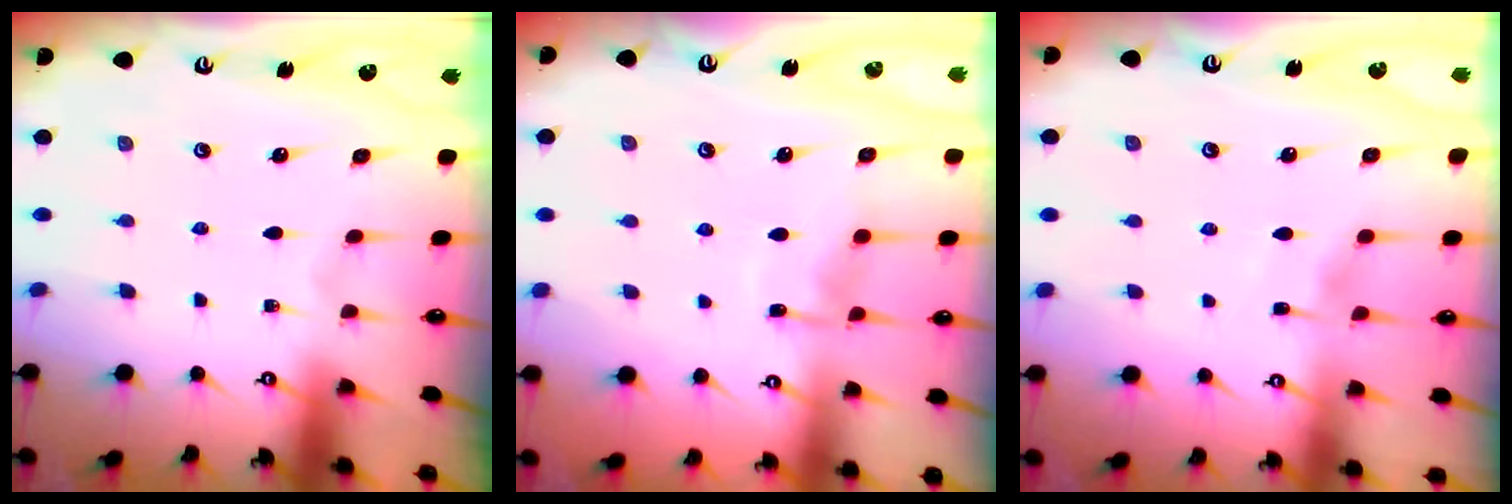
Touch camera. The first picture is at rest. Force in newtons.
{"total": 6.5, "press": 6.5, "slide": 0.8}
{"total": 3.5, "press": 3.5, "slide": 0.4}